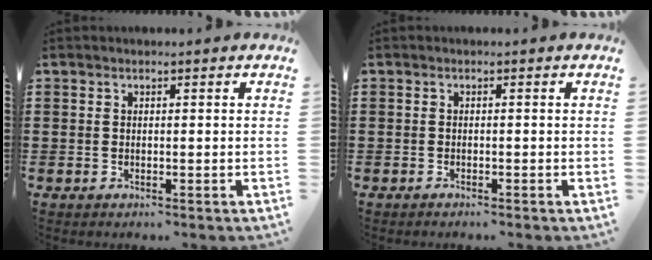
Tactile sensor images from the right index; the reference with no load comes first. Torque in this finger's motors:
{"motor_torque": [-0.11, 0.00, 0.05, -0.01]}